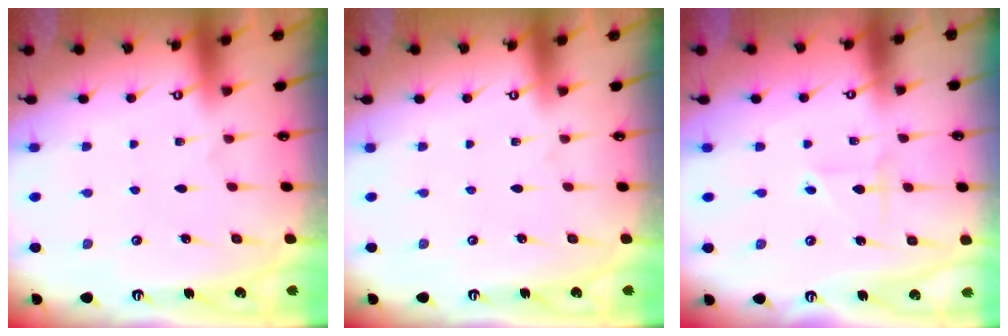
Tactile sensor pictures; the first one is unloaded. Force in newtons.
{"total": 0.0}
{"total": 2.2, "press": 2.2, "slide": 0.1}